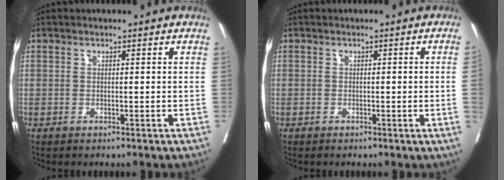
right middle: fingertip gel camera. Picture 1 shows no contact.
{"total": 1.5, "force": [-0.2, -0.4, 1.4], "torque": [-0.015, 0.000, -0.001]}